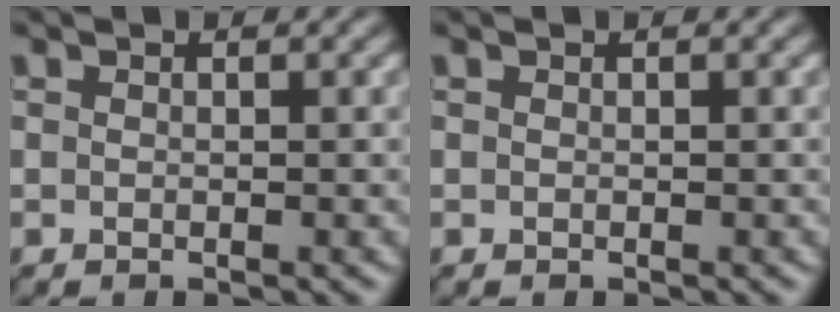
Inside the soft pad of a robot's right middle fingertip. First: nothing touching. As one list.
[{"total": 0.0}]